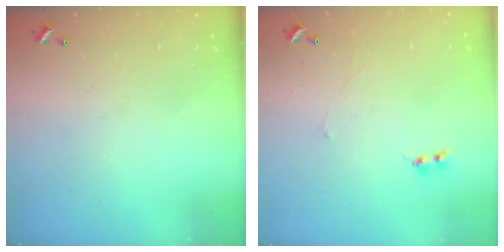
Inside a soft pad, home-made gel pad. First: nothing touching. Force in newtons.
{"total": 1.6, "press": 1.5, "slide": 0.5}